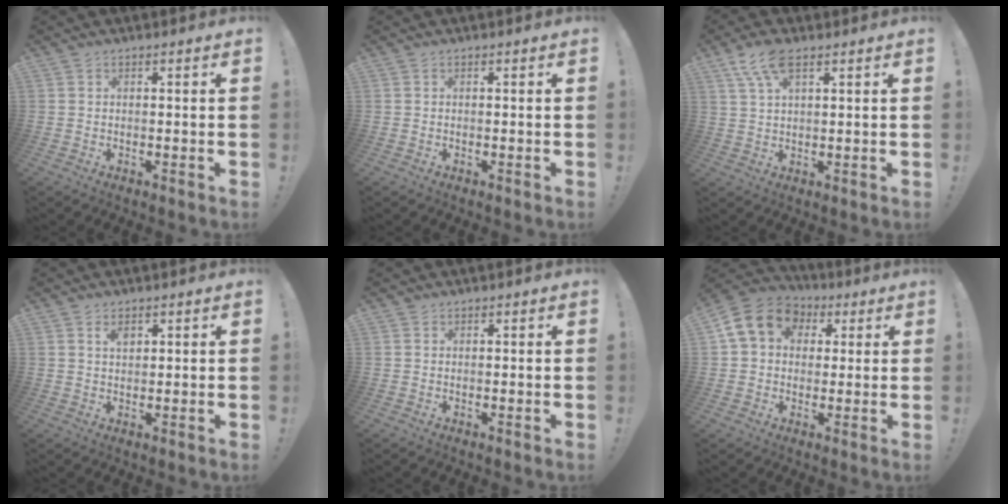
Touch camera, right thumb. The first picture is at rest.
{"total": 0.0}
{"total": 7.6, "force": [4.2, 3.1, 5.5], "torque": [-0.102, -0.006, 0.079]}
{"total": 2.3, "force": [1.4, 1.1, 1.4], "torque": [-0.015, -0.005, 0.023]}
{"total": 0.7, "force": [0.6, 0.3, -0.1], "torque": [0.010, -0.003, 0.010]}
{"total": 13.2, "force": [3.9, 10.5, 6.9], "torque": [-0.105, -0.006, 0.078]}